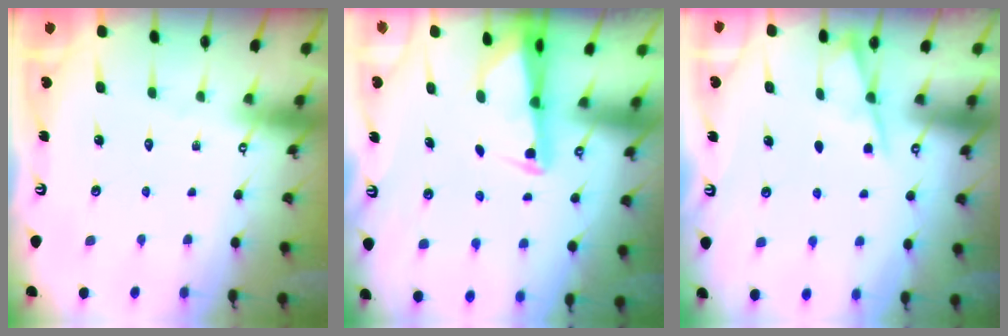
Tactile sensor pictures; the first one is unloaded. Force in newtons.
{"total": 2.4, "press": 2.3, "slide": 0.5}
{"total": 2.8, "press": 2.8, "slide": 0.3}